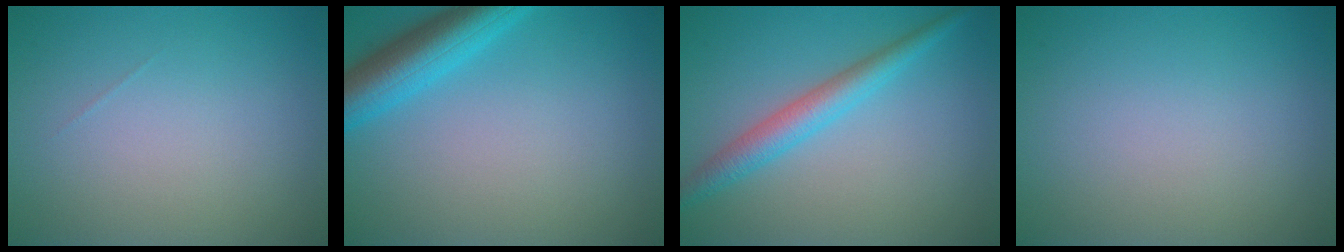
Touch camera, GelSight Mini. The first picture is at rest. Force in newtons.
{"total": 5.3, "press": 5.3, "slide": 0.3}
{"total": 3.4, "press": 3.4, "slide": 0.1}
{"total": 0.0}